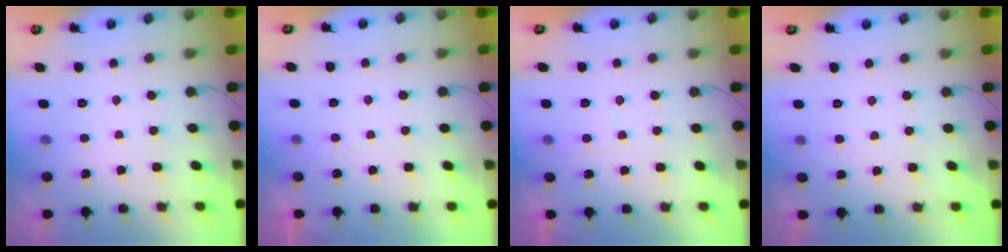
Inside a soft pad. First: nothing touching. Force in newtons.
{"total": 0.9, "press": 0.7, "slide": 0.5}
{"total": 2.4, "press": 2.3, "slide": 0.6}
{"total": 1.3, "press": 1.3, "slide": 0.4}